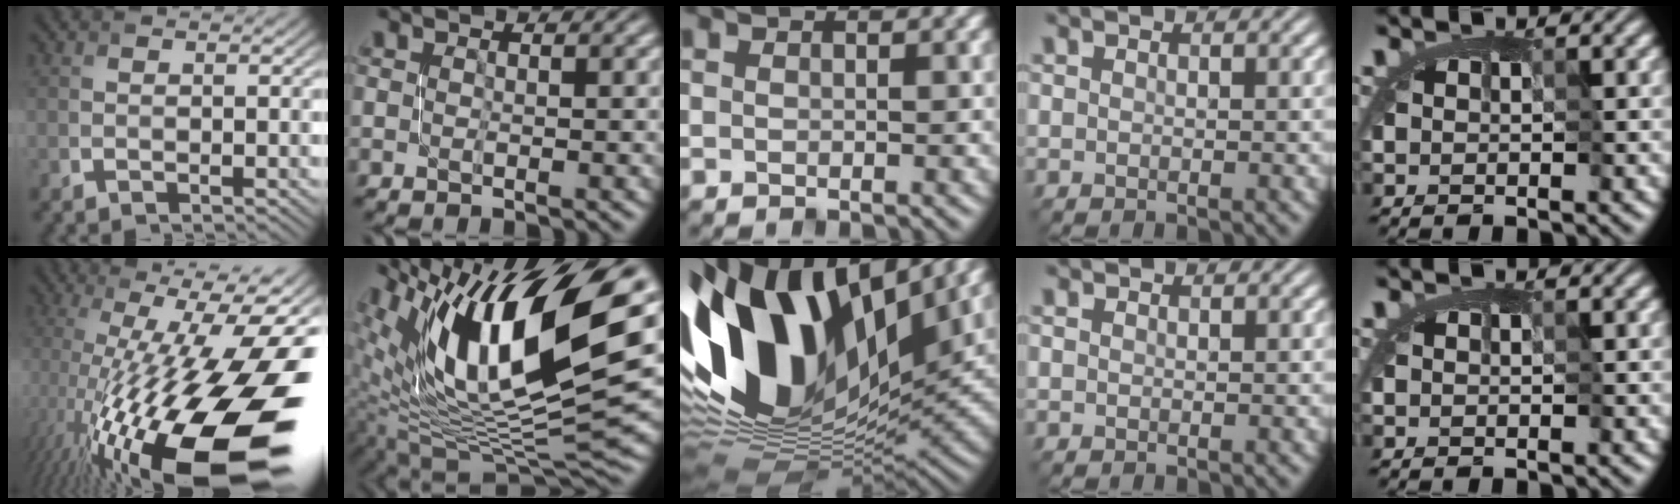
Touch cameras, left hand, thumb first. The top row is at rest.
{"thumb": {"total": 21.4, "force": [-6.2, 6.6, 19.4], "torque": [-0.310, -0.004, -0.107]}, "index": {"total": 15.9, "force": [5.9, 5.7, 13.6], "torque": [-0.243, 0.004, 0.099]}, "middle": {"total": 16.7, "force": [4.6, 9.3, 13.1], "torque": [-0.269, 0.019, 0.059]}, "ring": {"total": 0.7, "force": [0.5, 0.5, 0.2], "torque": [-0.006, 0.001, 0.006]}}